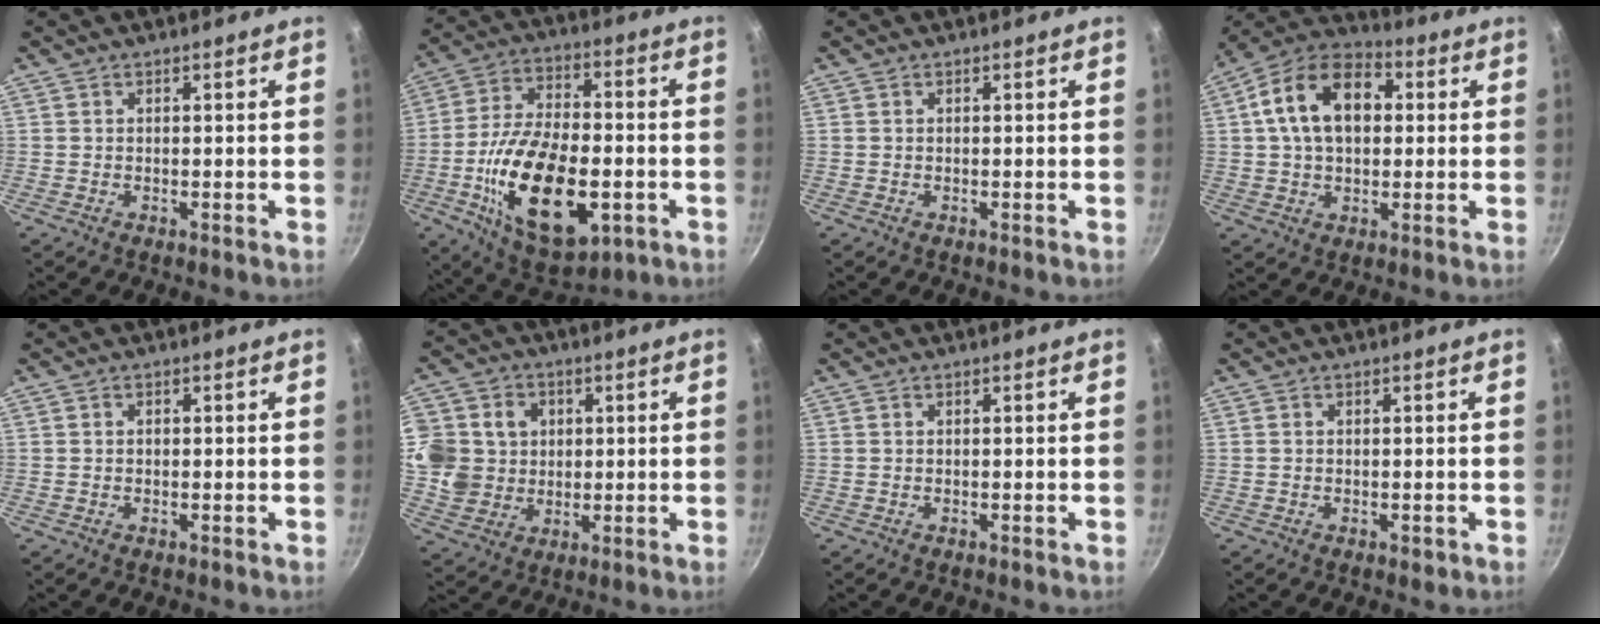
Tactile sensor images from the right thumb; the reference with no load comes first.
{"total": 23.2, "force": [-5.9, 12.1, 18.9], "torque": [-0.321, 0.020, -0.093]}
{"total": 0.0}
{"total": 15.7, "force": [2.8, 10.4, 11.4], "torque": [-0.164, 0.026, 0.030]}
{"total": 0.7, "force": [0.0, 0.6, 0.4], "torque": [-0.005, 0.004, 0.001]}
{"total": 13.8, "force": [2.0, 12.7, 5.1], "torque": [-0.089, 0.002, 0.035]}
{"total": 0.0}
{"total": 1.0, "force": [-0.3, 0.6, 0.7], "torque": [-0.007, 0.001, -0.005]}